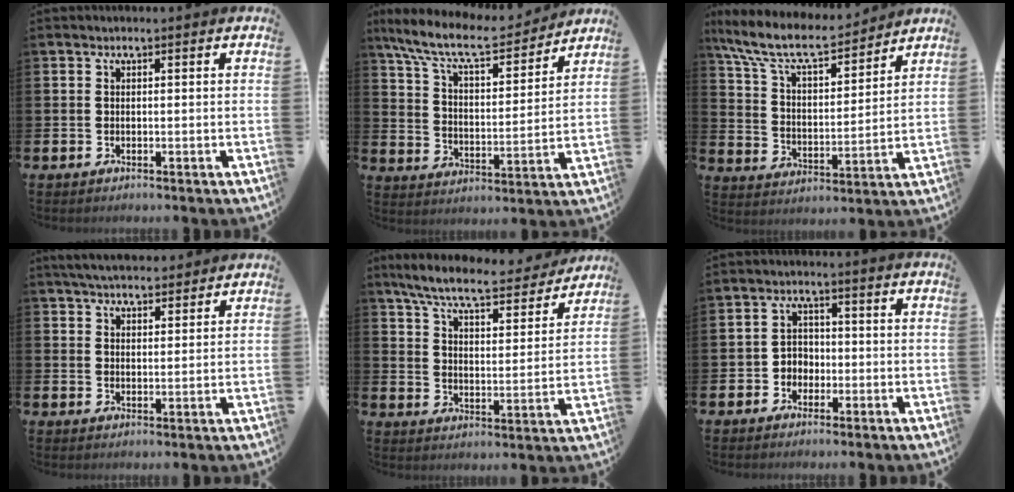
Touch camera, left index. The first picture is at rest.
{"total": 10.4, "force": [9.2, 2.3, 4.3], "torque": [-0.121, -0.055, 0.159]}
{"total": 10.0, "force": [8.8, 2.5, 4.0], "torque": [-0.123, -0.051, 0.155]}
{"total": 4.6, "force": [4.5, 0.9, 0.6], "torque": [-0.021, -0.018, 0.081]}
{"total": 8.3, "force": [7.5, 1.0, 3.4], "torque": [-0.103, -0.041, 0.128]}
{"total": 2.8, "force": [-1.3, 2.3, 0.7], "torque": [-0.015, 0.005, -0.034]}